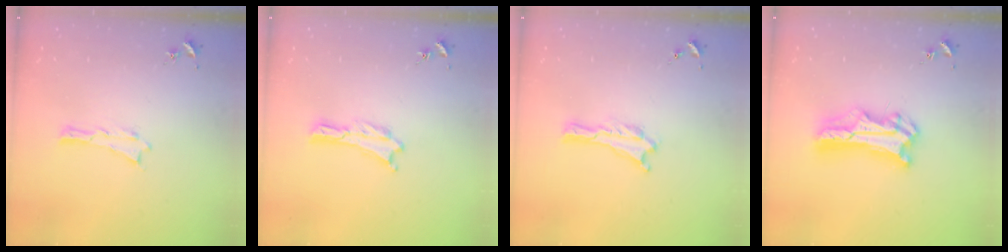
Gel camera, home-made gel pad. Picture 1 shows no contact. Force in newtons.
{"total": 0.0}
{"total": 0.0}
{"total": 9.2, "press": 9.2, "slide": 1.0}